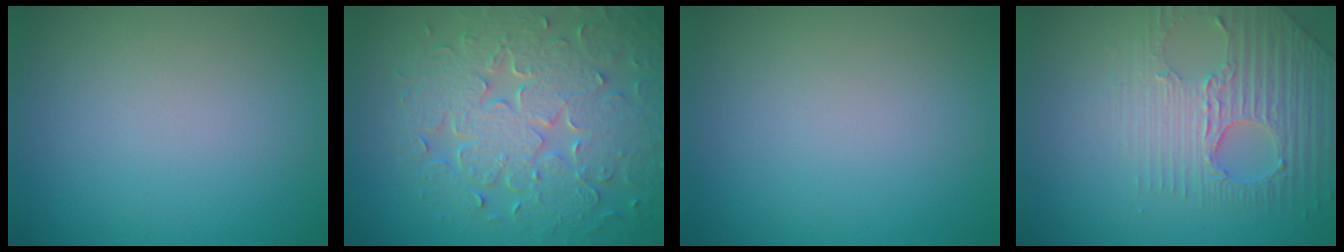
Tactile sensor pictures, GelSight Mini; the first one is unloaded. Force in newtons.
{"total": 8.9, "press": 6.4, "slide": 6.2}
{"total": 0.0}
{"total": 4.0, "press": 3.8, "slide": 1.1}